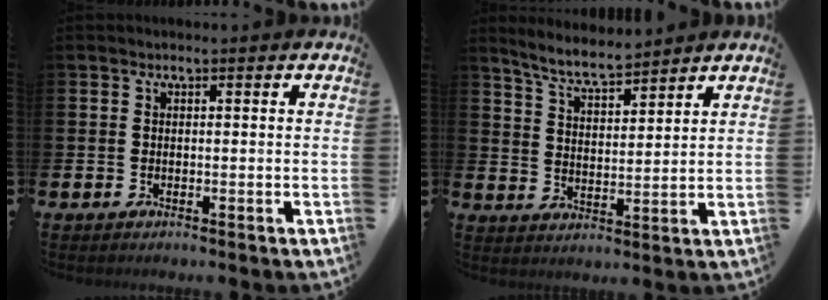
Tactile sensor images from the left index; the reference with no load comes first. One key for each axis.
{"total": 6.2, "fx": 5.9, "fy": 0.6, "fz": 1.6, "tx": -0.055, "ty": -0.028, "tz": 0.107}